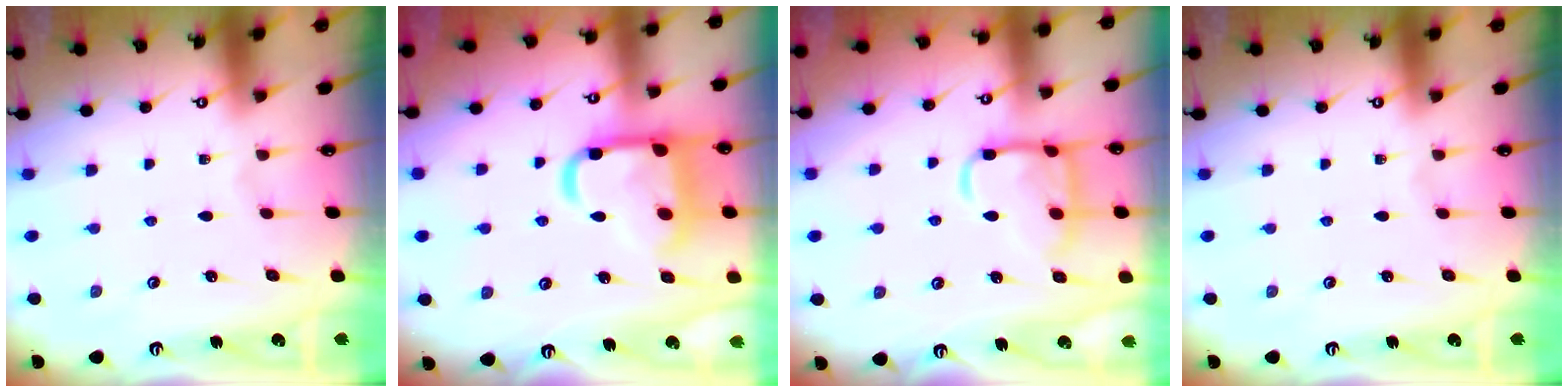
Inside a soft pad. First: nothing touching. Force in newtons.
{"total": 18.7, "press": 18.6, "slide": 1.6}
{"total": 13.3, "press": 13.3, "slide": 1.1}
{"total": 0.0}